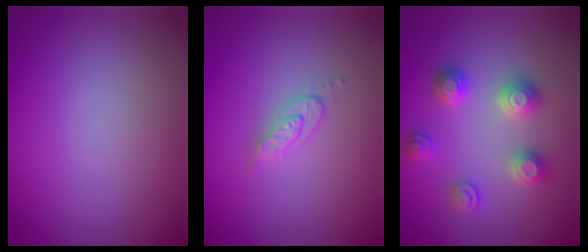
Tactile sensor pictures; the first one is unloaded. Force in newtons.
{"total": 2.0, "press": 2.0, "slide": 0.4}
{"total": 3.0, "press": 3.0, "slide": 0.5}